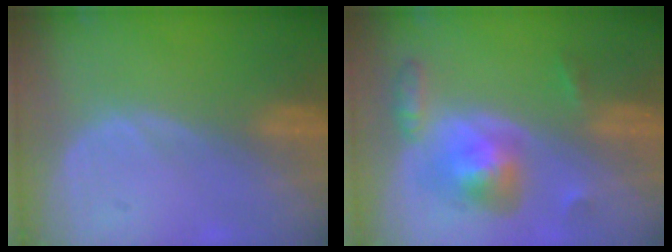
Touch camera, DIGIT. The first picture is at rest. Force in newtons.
{"total": 6.5, "press": 6.5, "slide": 0.4}